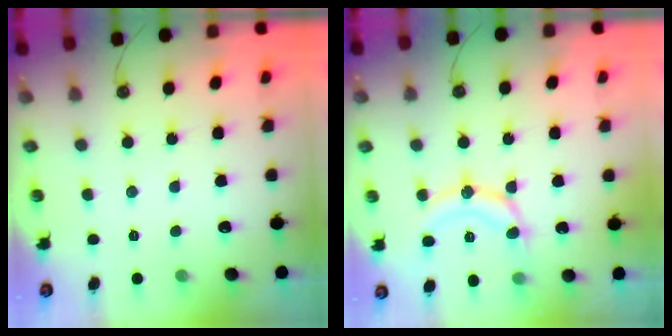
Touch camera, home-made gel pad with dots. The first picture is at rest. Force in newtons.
{"total": 14.2, "press": 14.1, "slide": 1.7}